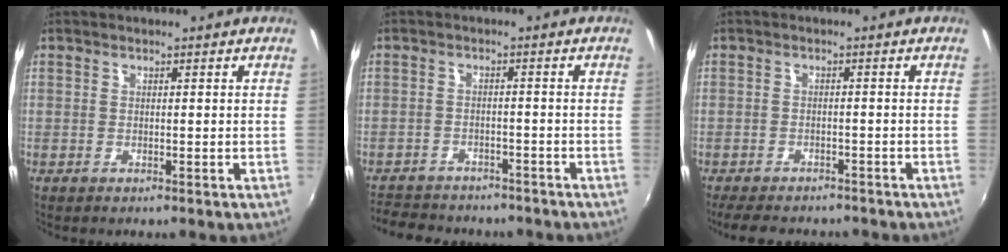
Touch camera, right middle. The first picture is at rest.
{"total": 11.7, "force": [-9.9, 4.7, 4.1], "torque": [-0.107, -0.008, -0.144]}
{"total": 8.5, "force": [-7.2, 3.1, 3.3], "torque": [-0.081, -0.012, -0.109]}